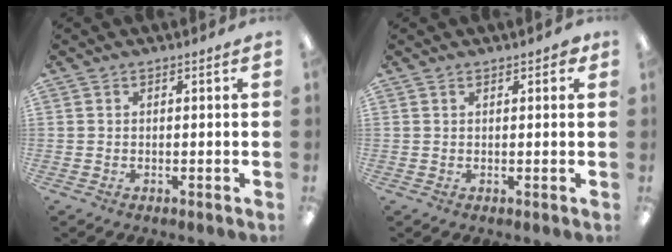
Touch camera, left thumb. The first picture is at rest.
{"total": 1.9, "force": [1.2, 0.9, 1.3], "torque": [-0.018, 0.000, 0.018]}